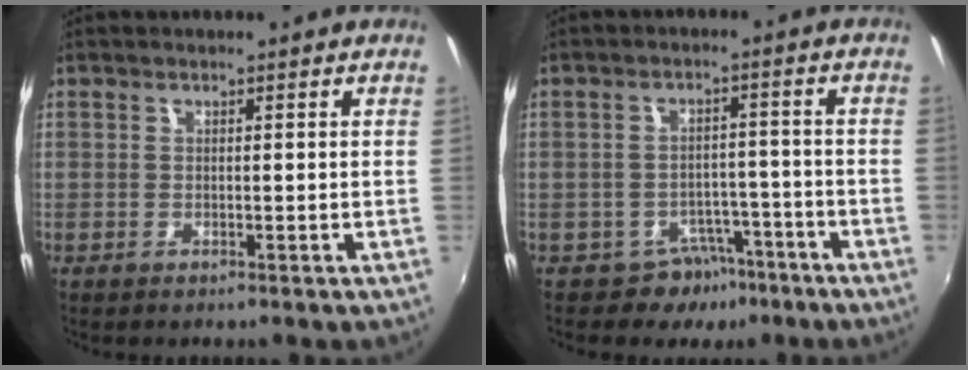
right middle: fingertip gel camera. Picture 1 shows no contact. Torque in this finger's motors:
{"motor_torque": [-0.20, -0.28, -0.03, -0.03]}